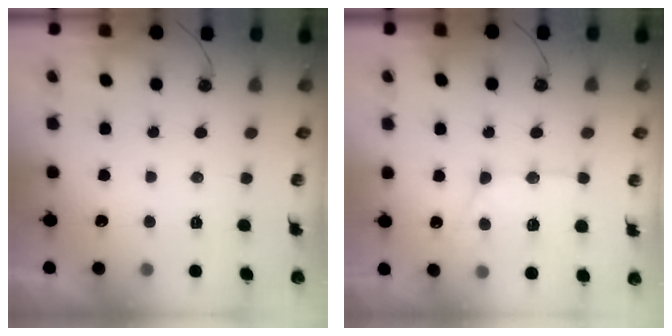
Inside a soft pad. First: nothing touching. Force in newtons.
{"total": 14.2, "press": 14.1, "slide": 1.0}